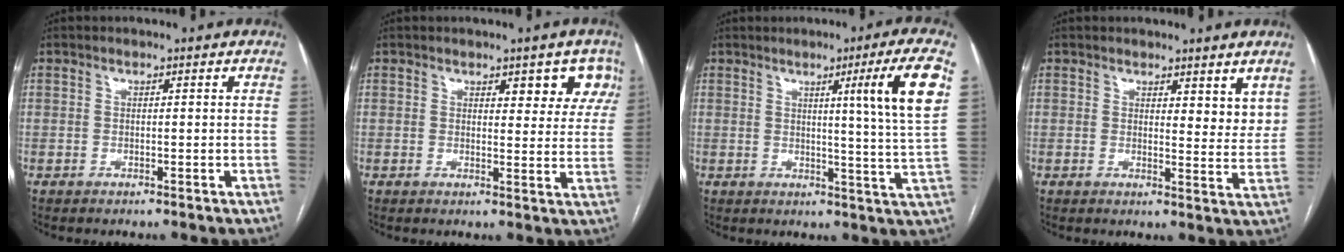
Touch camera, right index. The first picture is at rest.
{"total": 5.6, "force": [3.1, 2.4, 4.0], "torque": [-0.026, 0.004, 0.033]}
{"total": 10.6, "force": [3.8, -2.7, 9.5], "torque": [-0.126, -0.012, 0.053]}
{"total": 4.4, "force": [3.2, 1.6, 2.4], "torque": [-0.022, -0.018, 0.042]}